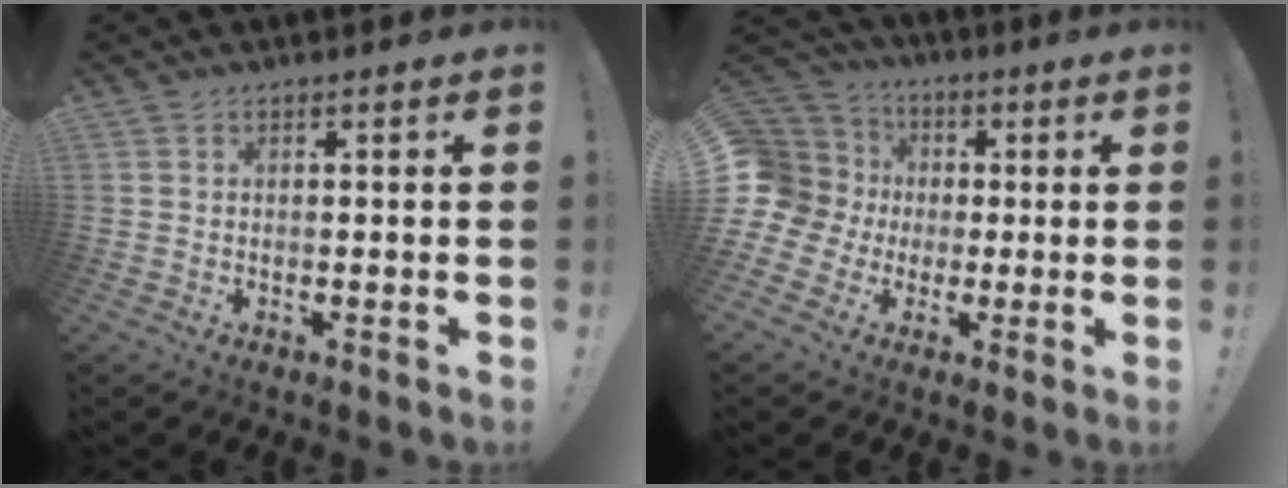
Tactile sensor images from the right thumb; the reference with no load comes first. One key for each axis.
{"total": 11.9, "fx": -0.5, "fy": 11.0, "fz": 4.6, "tx": -0.095, "ty": 0.004, "tz": 0.001}